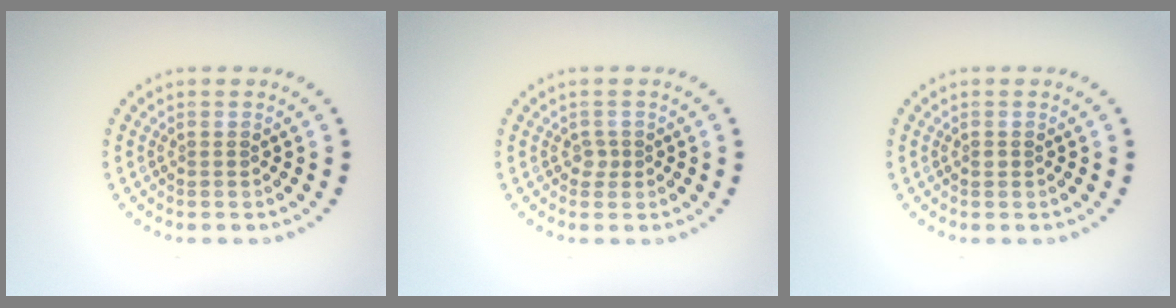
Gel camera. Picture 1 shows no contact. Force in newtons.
{"total": 1.0, "press": 0.8, "slide": 0.7}
{"total": 0.6, "press": 0.5, "slide": 0.2}